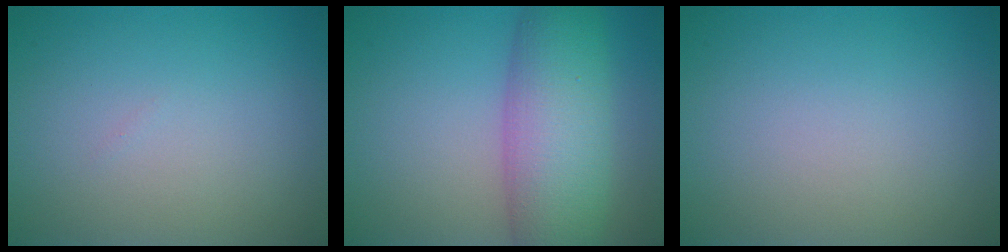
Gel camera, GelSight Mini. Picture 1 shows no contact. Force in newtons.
{"total": 8.5, "press": 8.5, "slide": 0.2}
{"total": 0.0}